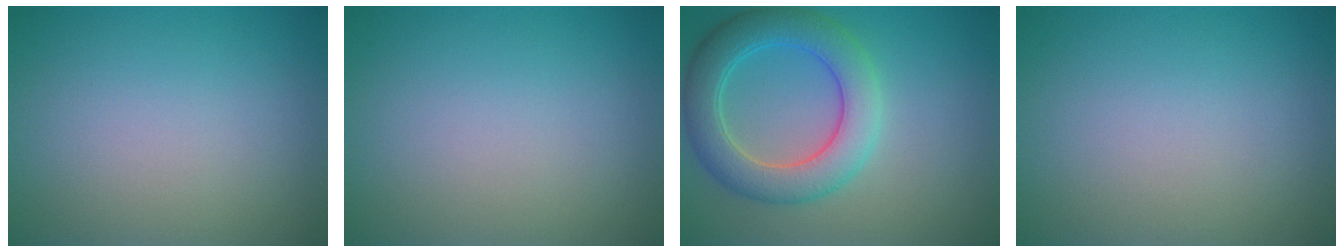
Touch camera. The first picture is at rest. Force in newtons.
{"total": 0.0}
{"total": 6.1, "press": 6.1, "slide": 0.2}
{"total": 0.0}